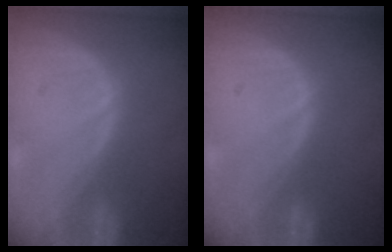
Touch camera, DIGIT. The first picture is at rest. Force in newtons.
{"total": 0.0}